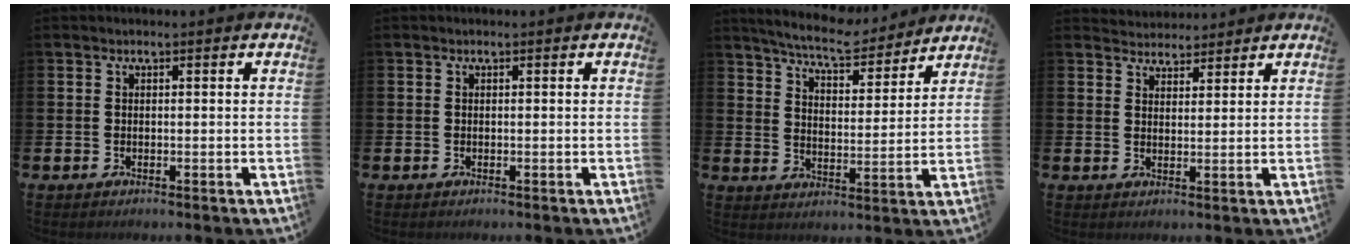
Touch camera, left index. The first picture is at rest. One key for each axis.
{"total": 0.0}
{"total": 7.3, "fx": 6.9, "fy": 1.0, "fz": 2.1, "tx": -0.061, "ty": -0.043, "tz": 0.119}
{"total": 3.4, "fx": 3.2, "fy": 0.9, "fz": -0.5, "tx": 0.005, "ty": -0.016, "tz": 0.059}